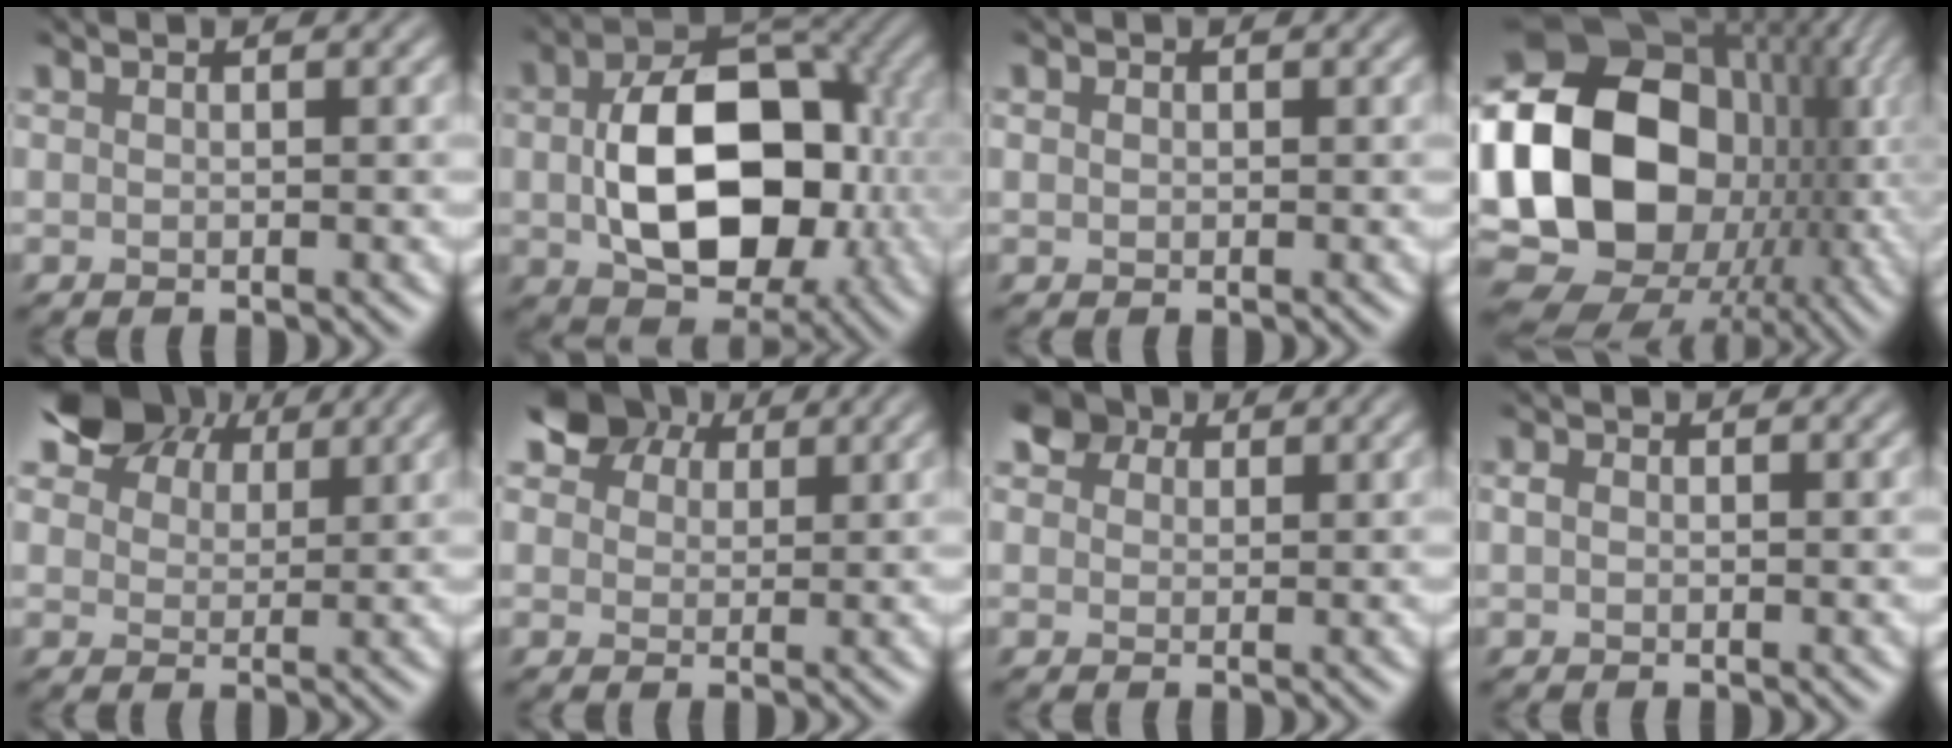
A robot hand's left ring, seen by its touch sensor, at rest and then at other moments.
{"total": 11.4, "force": [-1.3, 7.7, 8.3], "torque": [-0.141, -0.008, -0.015]}
{"total": 0.5, "force": [-0.1, 0.5, 0.1], "torque": [0.000, -0.001, -0.006]}
{"total": 19.7, "force": [-1.9, 15.3, 12.2], "torque": [-0.232, -0.001, -0.028]}
{"total": 6.9, "force": [4.3, 4.2, 3.4], "torque": [-0.077, 0.009, 0.067]}
{"total": 4.8, "force": [2.9, 3.2, 2.0], "torque": [-0.052, 0.000, 0.051]}
{"total": 5.8, "force": [3.5, 3.7, 2.7], "torque": [-0.073, 0.006, 0.046]}
{"total": 0.9, "force": [-0.5, 0.7, 0.4], "torque": [-0.005, 0.000, -0.015]}